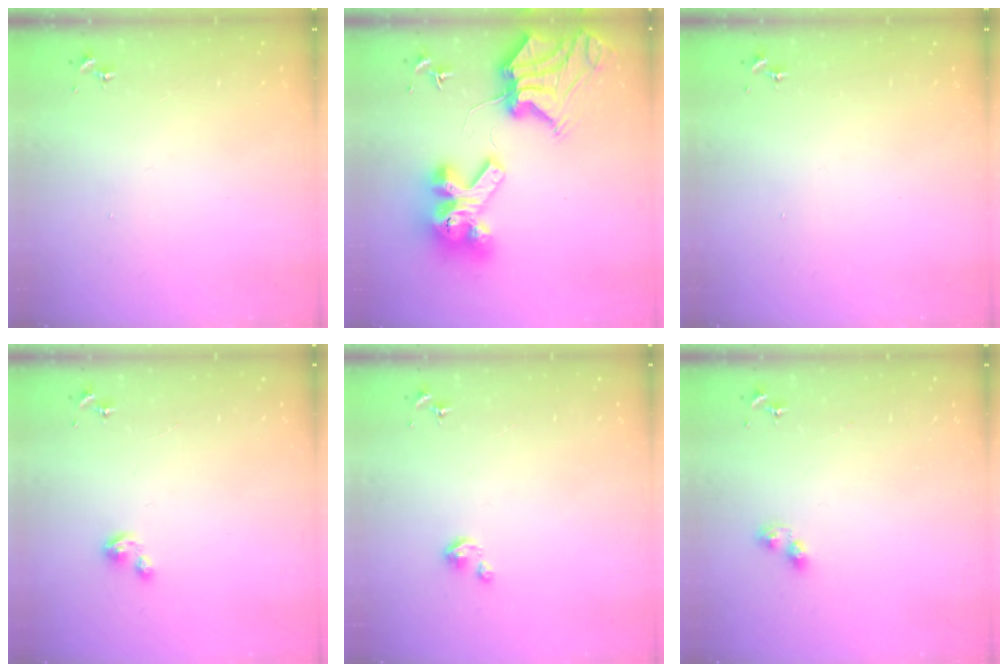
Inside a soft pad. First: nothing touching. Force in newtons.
{"total": 17.7, "press": 17.6, "slide": 2.3}
{"total": 0.0}
{"total": 4.5, "press": 4.5, "slide": 0.2}
{"total": 3.0, "press": 2.9, "slide": 0.2}
{"total": 2.8, "press": 2.8, "slide": 0.5}